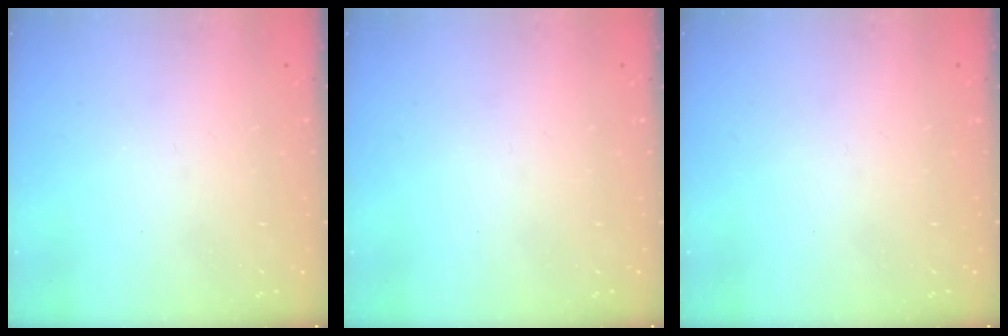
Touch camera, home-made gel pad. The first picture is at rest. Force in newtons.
{"total": 0.0}
{"total": 0.0}